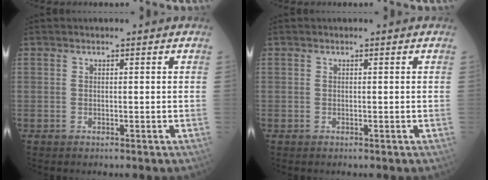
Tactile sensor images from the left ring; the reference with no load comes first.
{"total": 0.0}